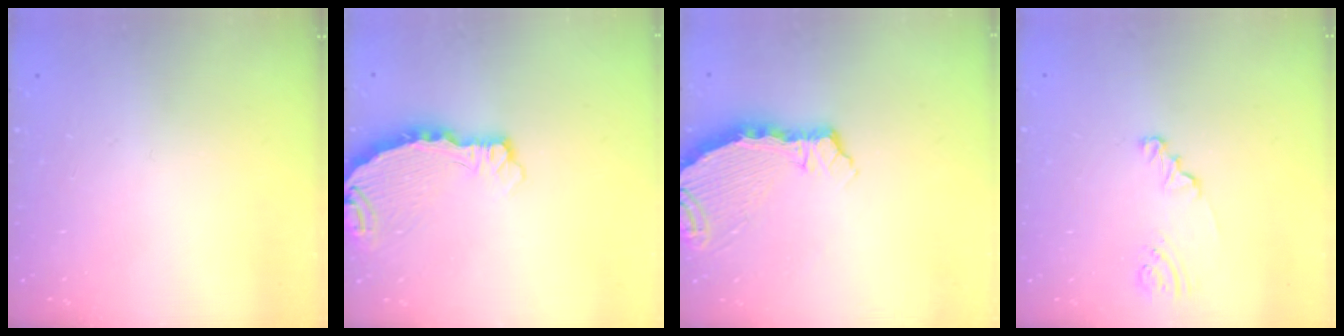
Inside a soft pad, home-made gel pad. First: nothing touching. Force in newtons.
{"total": 5.8, "press": 5.8, "slide": 0.6}
{"total": 6.9, "press": 6.4, "slide": 2.7}
{"total": 2.0, "press": 2.0, "slide": 0.2}